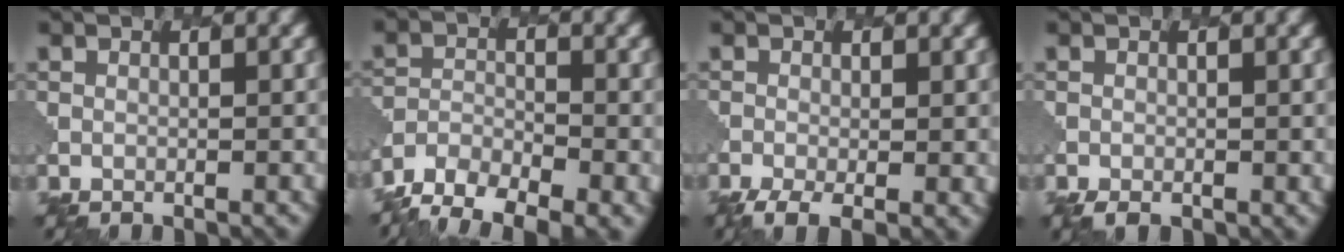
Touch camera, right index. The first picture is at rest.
{"total": 7.2, "force": [-5.3, 3.0, 3.8], "torque": [-0.070, -0.009, -0.098]}
{"total": 4.1, "force": [-1.7, 1.6, 3.3], "torque": [-0.060, -0.007, -0.026]}
{"total": 2.2, "force": [-1.2, 1.3, 1.4], "torque": [-0.020, -0.003, -0.014]}